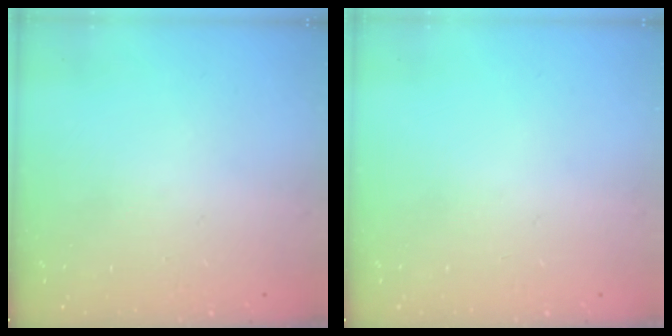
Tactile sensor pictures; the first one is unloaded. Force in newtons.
{"total": 0.0}